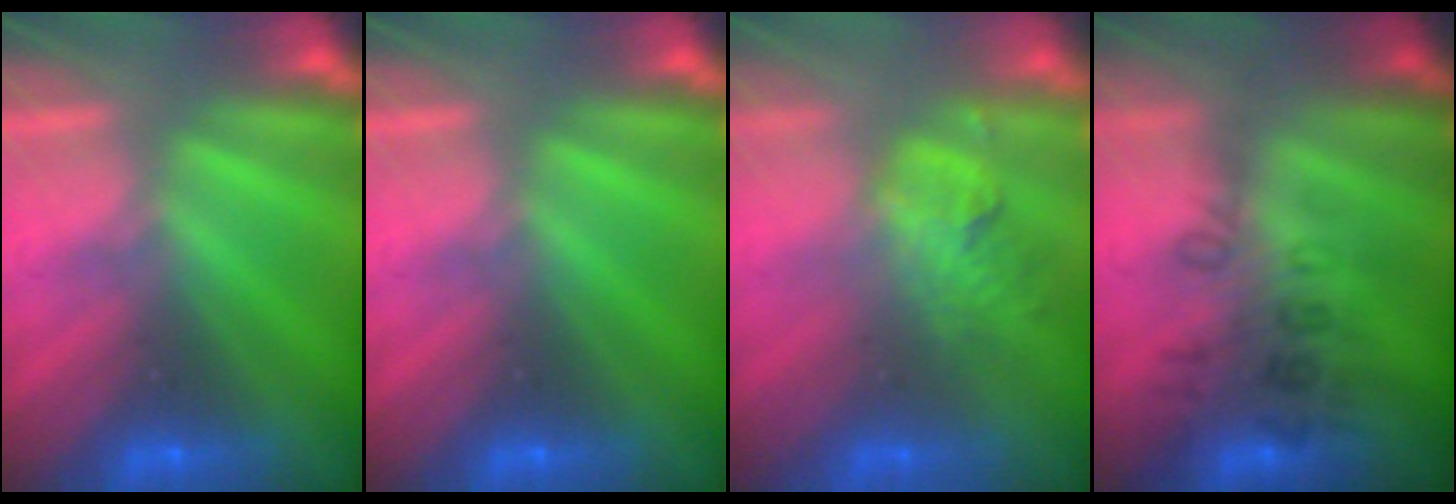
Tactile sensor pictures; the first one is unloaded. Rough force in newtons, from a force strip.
{"total": 0.0}
{"total": 1.4}
{"total": 2.8}